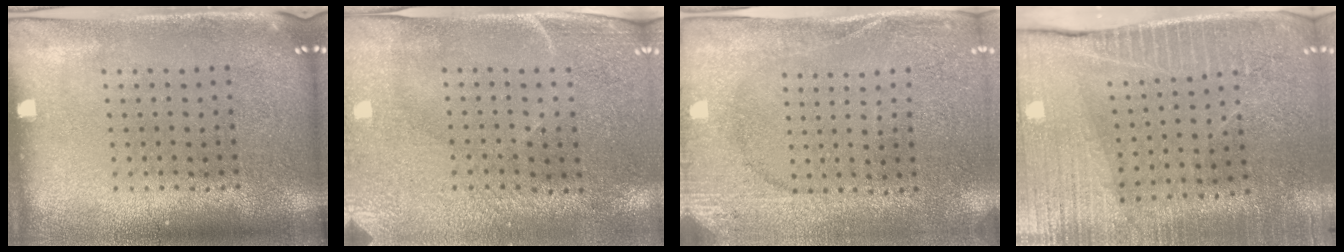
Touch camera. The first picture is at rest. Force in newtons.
{"total": 2.9, "press": 2.5, "slide": 1.4}
{"total": 2.6, "press": 2.4, "slide": 0.9}
{"total": 3.6, "press": 3.5, "slide": 0.6}